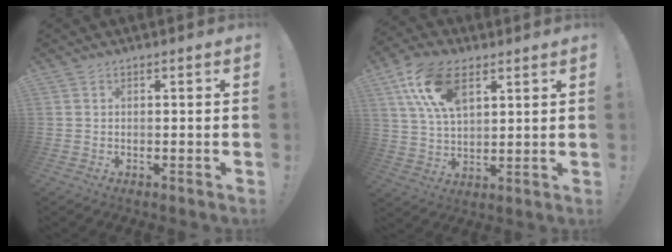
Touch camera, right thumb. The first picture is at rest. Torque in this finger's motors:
{"motor_torque": [0.37, 0.44, 1.23, 0.82, 0.08]}